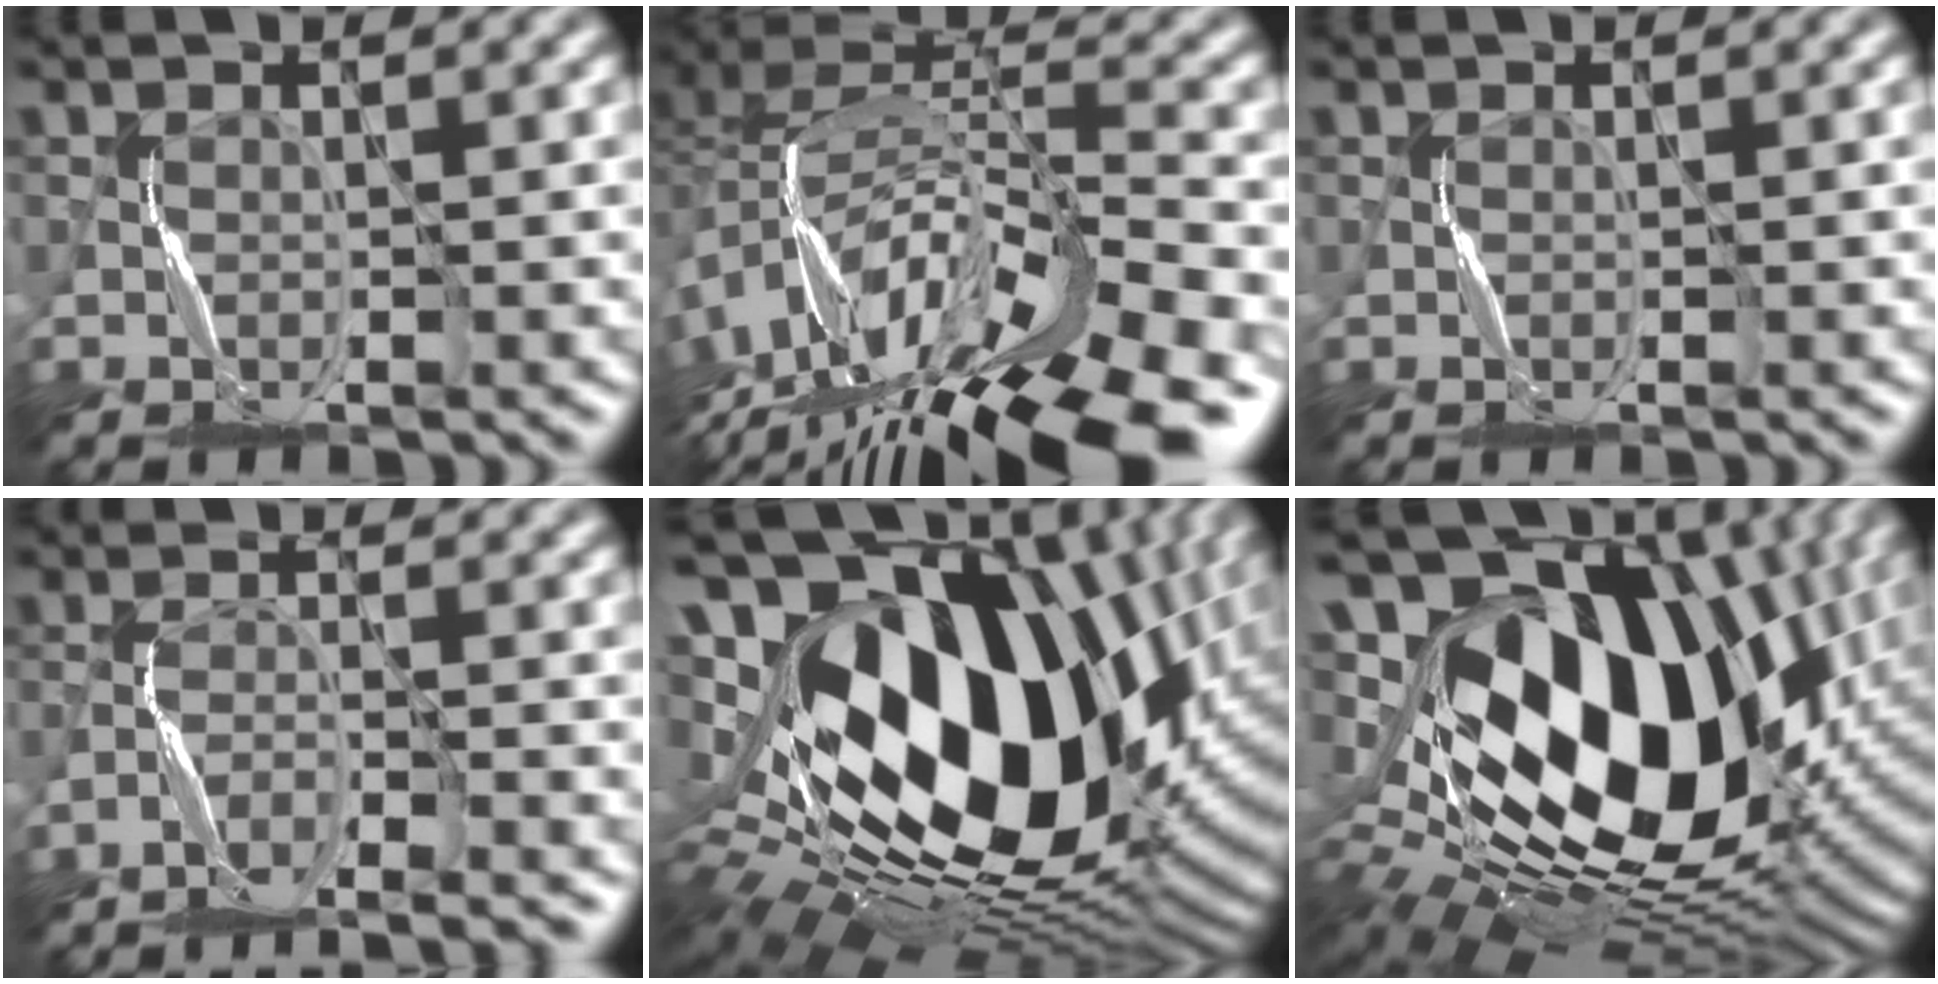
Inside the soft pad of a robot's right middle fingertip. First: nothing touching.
{"total": 14.2, "force": [-8.2, 5.7, 10.0], "torque": [-0.206, 0.002, -0.128]}
{"total": 0.0}
{"total": 4.7, "force": [-3.7, 0.8, 2.8], "torque": [-0.049, -0.010, -0.069]}
{"total": 20.6, "force": [3.6, 13.3, 15.2], "torque": [-0.278, 0.005, 0.077]}
{"total": 18.8, "force": [4.8, 12.6, 13.1], "torque": [-0.237, 0.020, 0.084]}